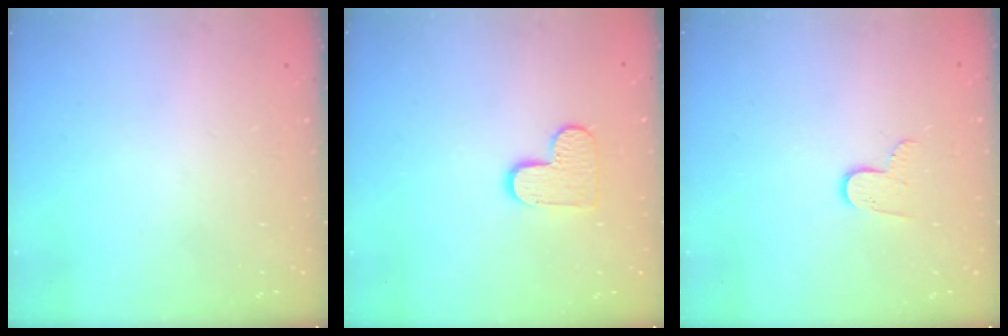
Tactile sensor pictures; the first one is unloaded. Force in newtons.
{"total": 8.3, "press": 8.2, "slide": 0.4}
{"total": 5.2, "press": 5.2, "slide": 0.4}